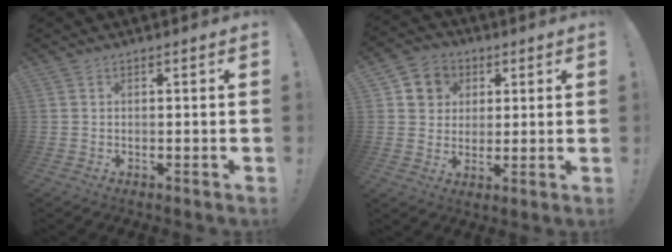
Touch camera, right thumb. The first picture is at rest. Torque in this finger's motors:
{"motor_torque": [0.75, 1.08, -0.12, 0.42, -0.11]}